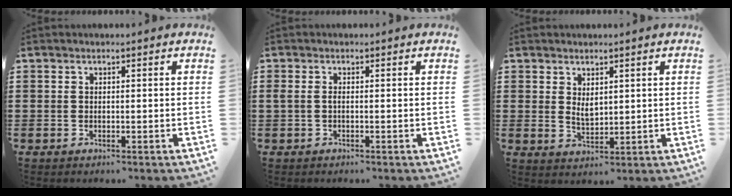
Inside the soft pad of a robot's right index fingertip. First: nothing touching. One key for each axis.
{"total": 0.8, "fx": -0.2, "fy": 0.2, "fz": 0.8, "tx": -0.023, "ty": -0.005, "tz": -0.006}
{"total": 2.5, "fx": 1.1, "fy": 1.3, "fz": 1.8, "tx": -0.030, "ty": 0.000, "tz": 0.019}